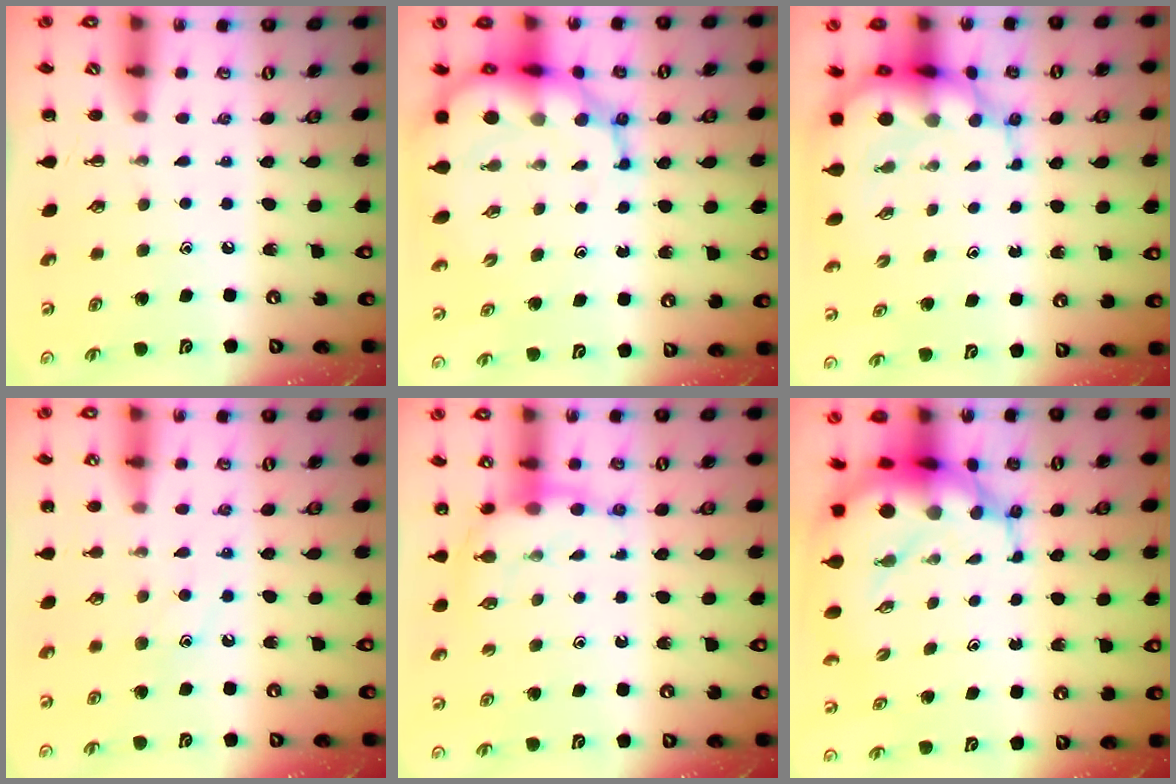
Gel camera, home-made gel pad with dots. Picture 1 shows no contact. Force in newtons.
{"total": 12.1, "press": 11.8, "slide": 3.0}
{"total": 9.2, "press": 8.8, "slide": 2.7}
{"total": 7.6, "press": 7.5, "slide": 1.2}
{"total": 7.5, "press": 7.5, "slide": 0.7}
{"total": 10.8, "press": 10.4, "slide": 2.8}